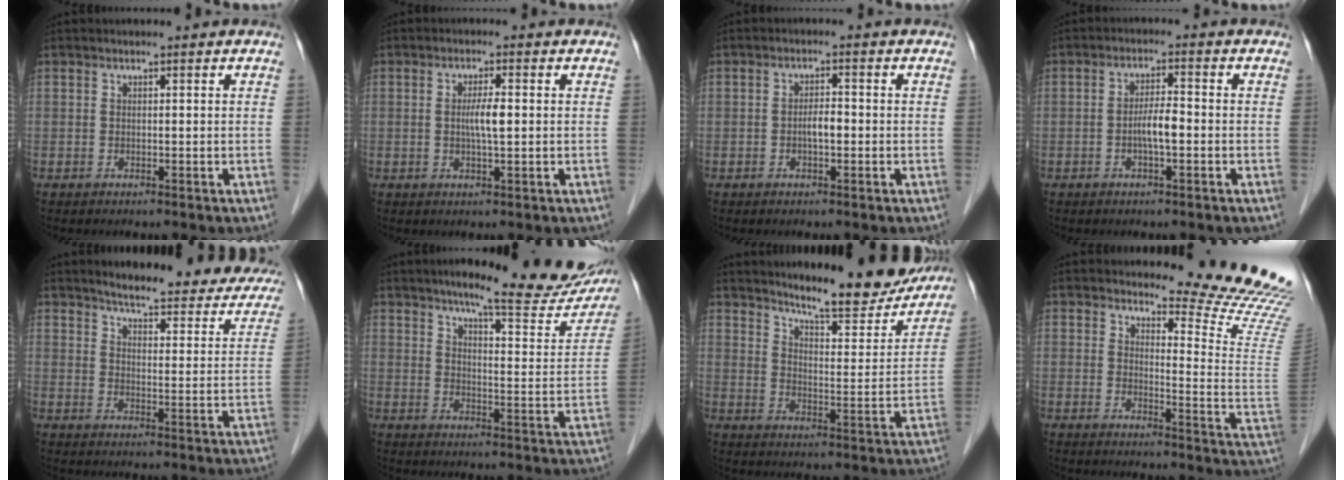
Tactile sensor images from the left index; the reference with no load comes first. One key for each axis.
{"total": 3.2, "fx": 0.1, "fy": 0.3, "fz": 3.2, "tx": -0.060, "ty": -0.001, "tz": 0.001}
{"total": 2.3, "fx": -0.6, "fy": 0.8, "fz": 2.1, "tx": -0.037, "ty": 0.005, "tz": -0.011}
{"total": 3.6, "fx": -1.0, "fy": 0.6, "fz": 3.5, "tx": -0.067, "ty": 0.003, "tz": -0.019}
{"total": 21.9, "fx": 18.7, "fy": 5.0, "fz": 10.3, "tx": -0.107, "ty": -0.028, "tz": 0.210}
{"total": 20.0, "fx": 16.8, "fy": 3.1, "fz": 10.4, "tx": -0.126, "ty": -0.033, "tz": 0.205}
{"total": 16.8, "fx": 14.9, "fy": 2.7, "fz": 7.2, "tx": -0.096, "ty": -0.037, "tz": 0.198}
{"total": 14.0, "fx": 13.5, "fy": -1.6, "fz": 3.4, "tx": -0.046, "ty": -0.136, "tz": 0.146}